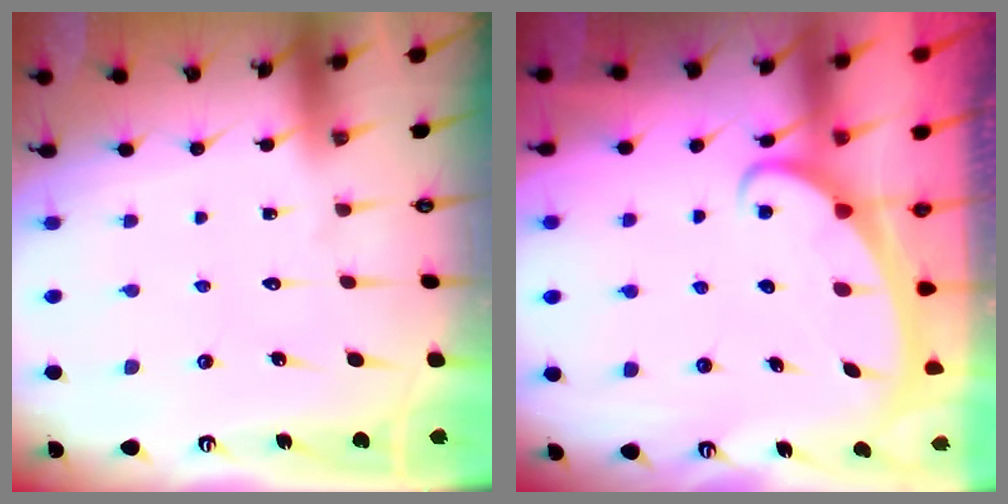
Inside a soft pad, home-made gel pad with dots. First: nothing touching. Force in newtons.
{"total": 2.3, "press": 2.3, "slide": 0.3}